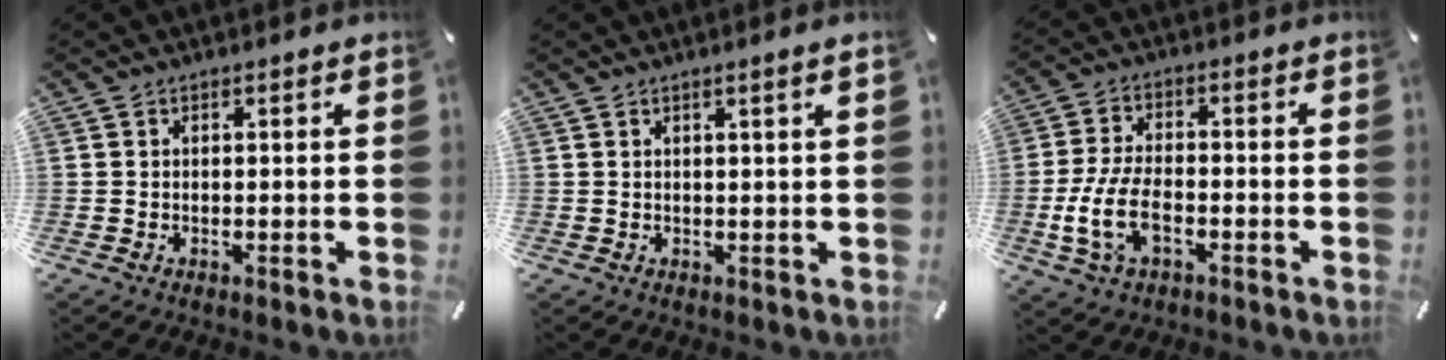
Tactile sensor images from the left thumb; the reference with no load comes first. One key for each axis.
{"total": 1.8, "fx": 0.8, "fy": -0.2, "fz": 1.6, "tx": -0.029, "ty": -0.003, "tz": 0.013}
{"total": 9.6, "fx": -3.3, "fy": 5.2, "fz": 7.3, "tx": -0.158, "ty": 0.003, "tz": -0.059}